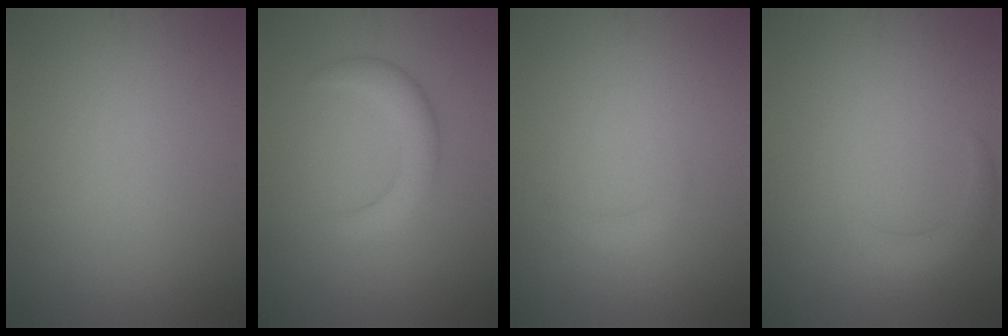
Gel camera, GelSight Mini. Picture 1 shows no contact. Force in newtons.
{"total": 2.9, "press": 2.9, "slide": 0.2}
{"total": 0.8, "press": 0.8, "slide": 0.1}
{"total": 2.0, "press": 2.0, "slide": 0.2}